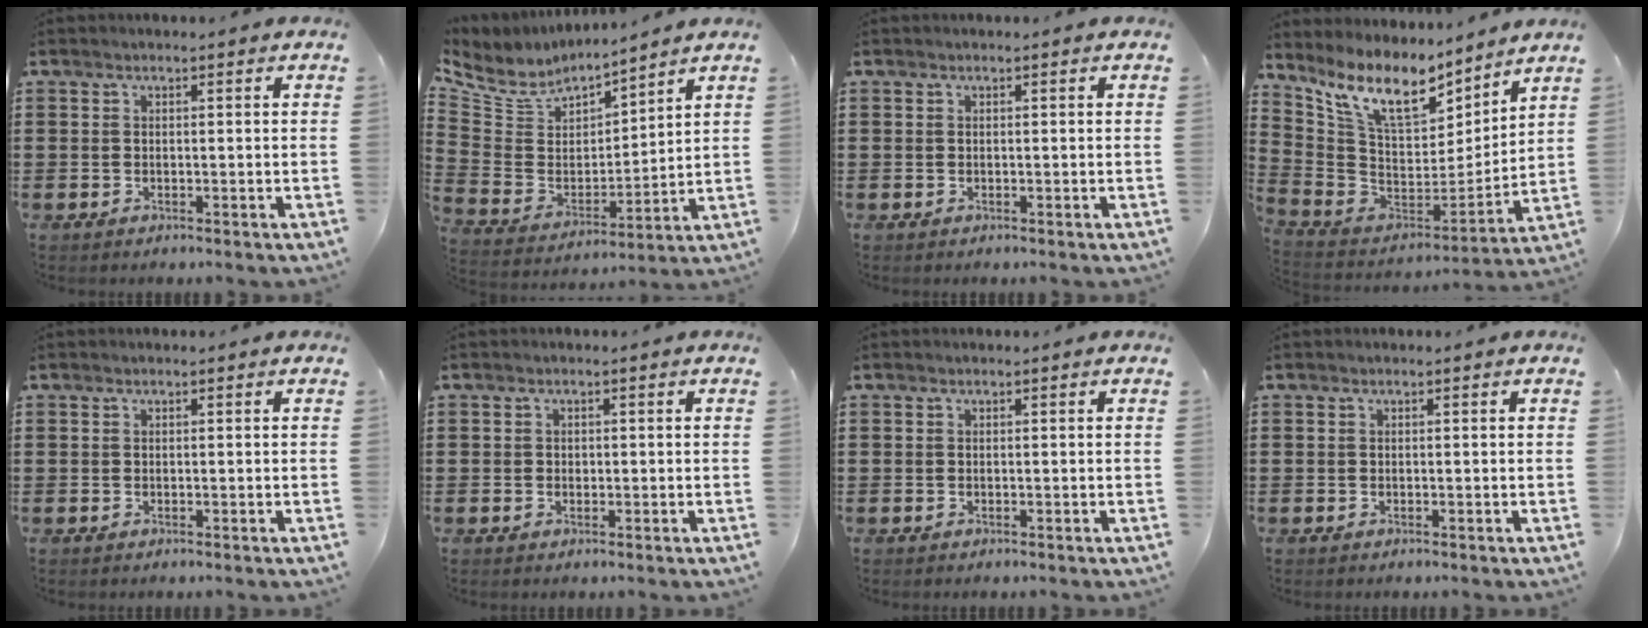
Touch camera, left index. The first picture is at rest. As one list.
[{"total": 6.4, "force": [5.4, 3.1, 1.3], "torque": [-0.066, -0.040, 0.094]}, {"total": 0.0}, {"total": 11.1, "force": [7.9, 3.5, 7.0], "torque": [-0.169, -0.048, 0.141]}, {"total": 0.0}, {"total": 0.6, "force": [0.1, 0.6, 0.3], "torque": [-0.008, 0.003, 0.001]}, {"total": 0.0}, {"total": 0.0}]